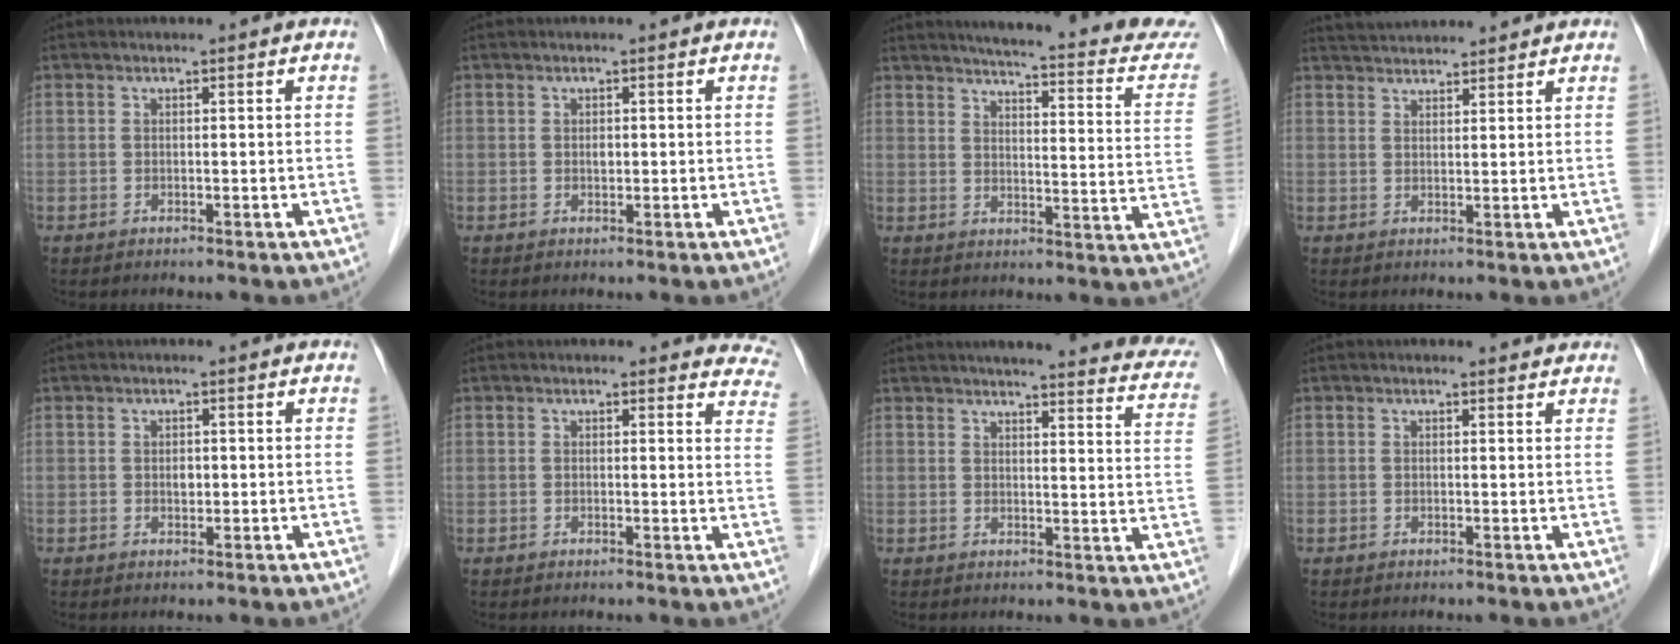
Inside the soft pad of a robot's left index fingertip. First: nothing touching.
{"total": 0.7, "force": [0.1, 0.5, 0.5], "torque": [-0.009, 0.001, 0.000]}
{"total": 20.6, "force": [18.8, 1.5, 8.1], "torque": [-0.100, -0.063, 0.208]}
{"total": 7.0, "force": [6.7, 0.9, 1.7], "torque": [-0.033, 0.038, 0.103]}
{"total": 1.2, "force": [0.1, 0.8, 0.8], "torque": [-0.014, 0.001, 0.002]}
{"total": 7.3, "force": [6.9, 2.5, 0.7], "torque": [0.039, -0.021, 0.031]}
{"total": 21.4, "force": [19.3, 2.9, 8.9], "torque": [-0.100, -0.038, 0.206]}
{"total": 1.6, "force": [1.5, 0.4, 0.1], "torque": [-0.011, 0.001, 0.011]}